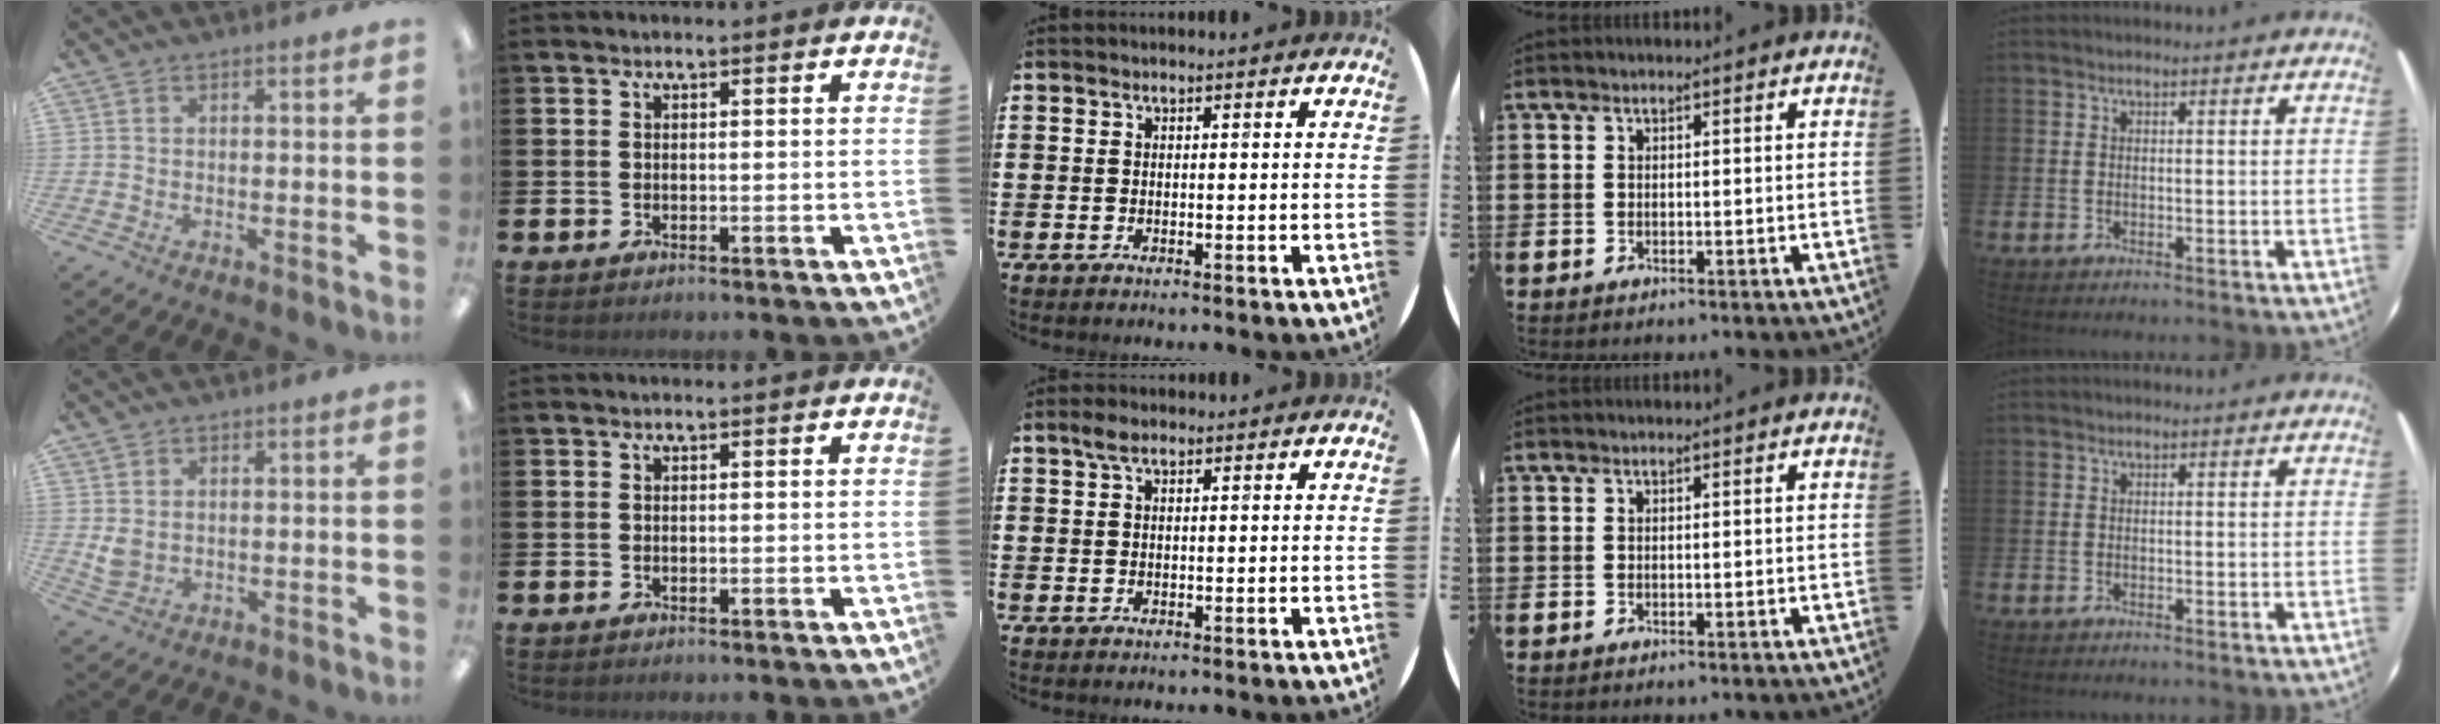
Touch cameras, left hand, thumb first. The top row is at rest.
{"thumb": {"total": 3.4, "force": [1.3, 2.6, 1.8], "torque": [-0.029, 0.000, 0.025]}, "middle": {"total": 1.9, "force": [1.1, 0.8, 1.3], "torque": [-0.020, 0.003, 0.018]}}